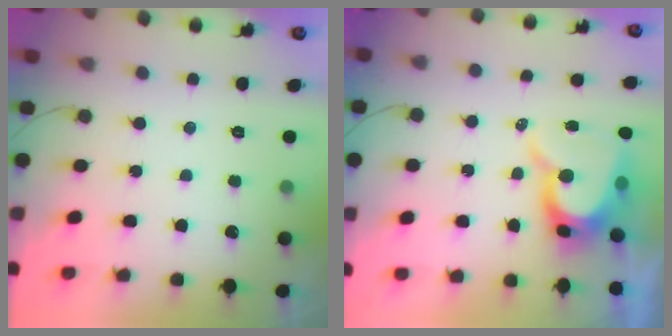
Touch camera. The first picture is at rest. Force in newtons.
{"total": 12.1, "press": 12.0, "slide": 1.3}